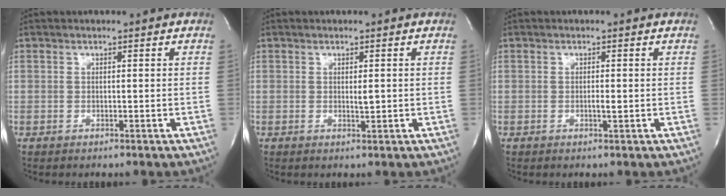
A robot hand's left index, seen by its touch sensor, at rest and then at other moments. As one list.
[{"total": 1.2, "force": [0.1, 0.3, 1.2], "torque": [-0.022, -0.002, 0.002]}, {"total": 1.0, "force": [-0.1, 0.2, 1.0], "torque": [-0.019, -0.002, -0.002]}]